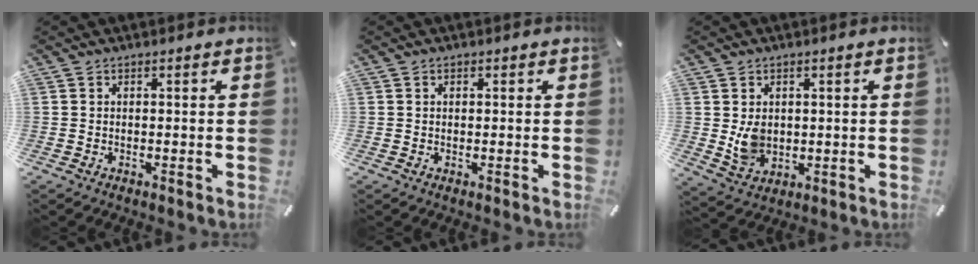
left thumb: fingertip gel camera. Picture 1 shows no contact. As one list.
[{"total": 0.7, "force": [0.2, 0.6, 0.3], "torque": [-0.006, 0.005, 0.003]}, {"total": 6.0, "force": [1.0, 5.1, 3.1], "torque": [-0.058, -0.008, 0.014]}]